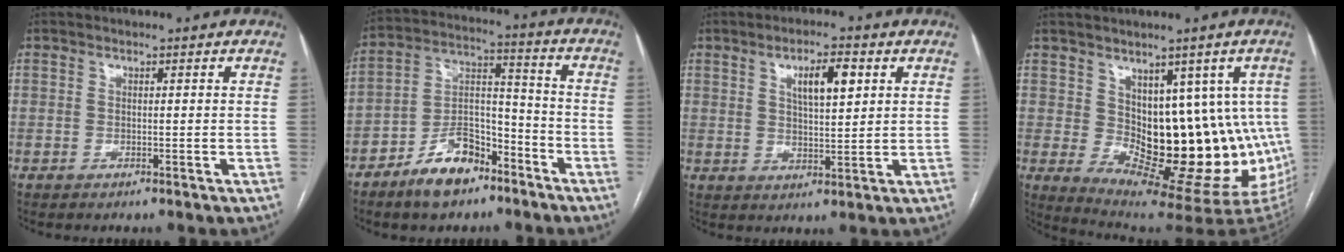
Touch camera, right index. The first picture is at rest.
{"total": 11.3, "force": [-7.5, 5.6, 6.4], "torque": [-0.118, 0.018, -0.133]}
{"total": 7.4, "force": [2.8, 3.5, 5.9], "torque": [-0.089, 0.010, 0.047]}
{"total": 14.7, "force": [0.9, 7.2, 12.8], "torque": [-0.150, 0.007, 0.033]}